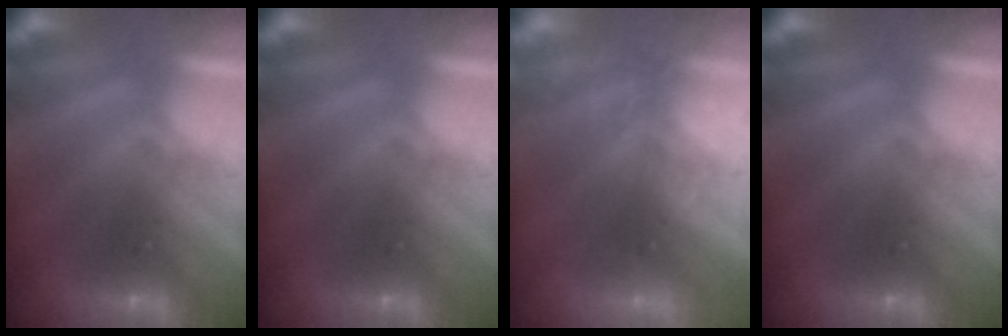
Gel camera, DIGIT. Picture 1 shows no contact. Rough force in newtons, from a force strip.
{"total": 0.0}
{"total": 2.6}
{"total": 0.0}